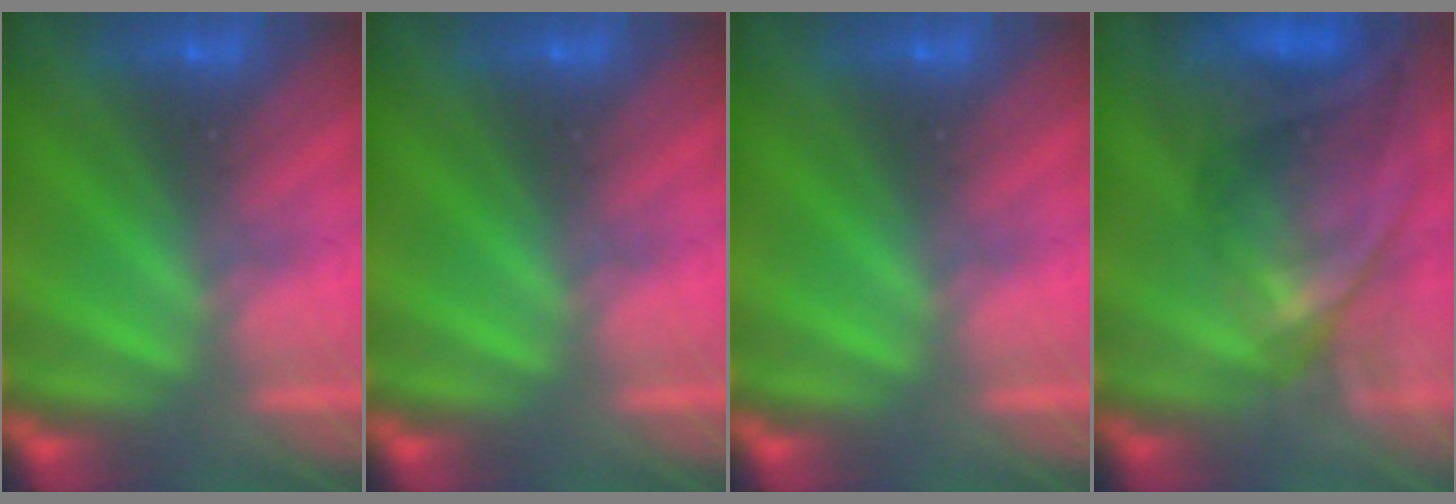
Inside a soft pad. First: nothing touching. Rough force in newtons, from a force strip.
{"total": 0.0}
{"total": 0.0}
{"total": 8.2}